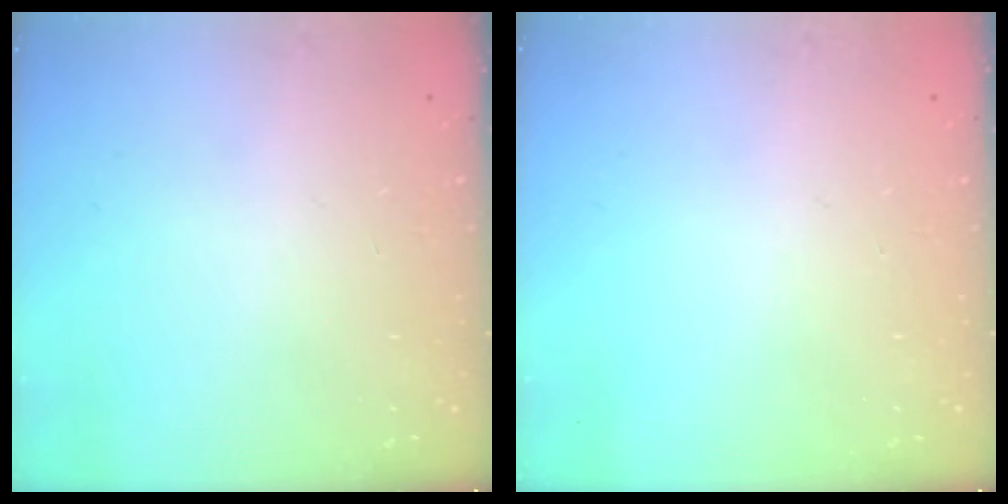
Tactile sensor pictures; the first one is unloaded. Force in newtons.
{"total": 0.0}